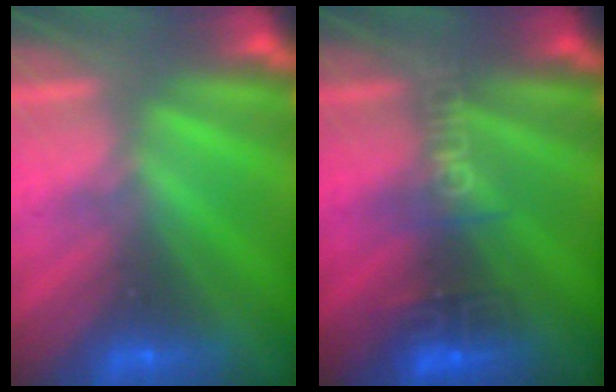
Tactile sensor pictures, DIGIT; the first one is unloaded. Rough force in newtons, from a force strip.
{"total": 2.8}